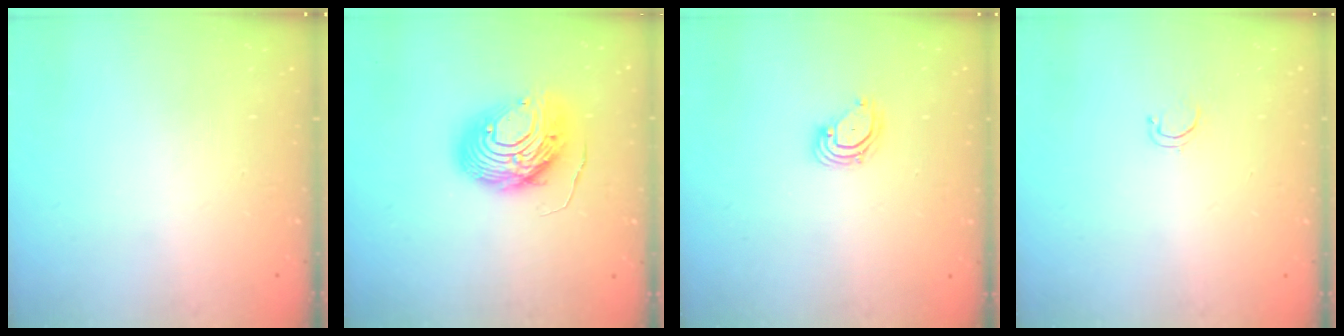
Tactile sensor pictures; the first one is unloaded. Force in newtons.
{"total": 12.9, "press": 12.8, "slide": 1.3}
{"total": 3.2, "press": 3.2, "slide": 0.3}
{"total": 2.6, "press": 2.5, "slide": 0.4}